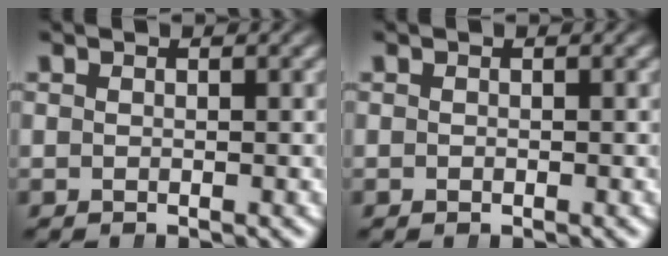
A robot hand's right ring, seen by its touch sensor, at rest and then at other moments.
{"total": 0.0}